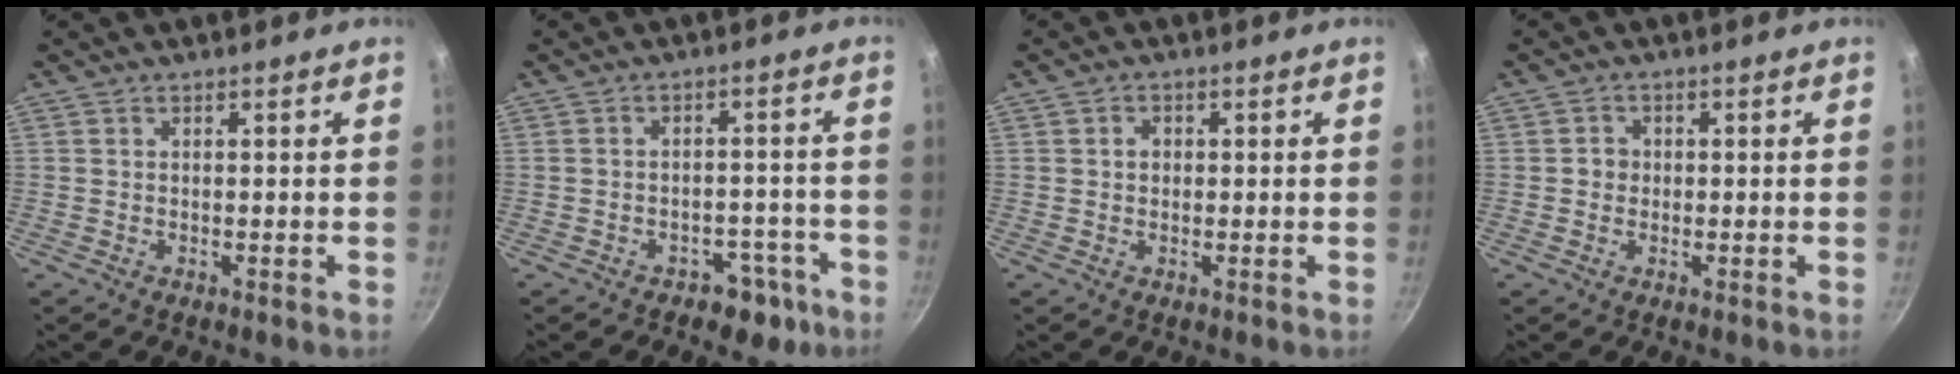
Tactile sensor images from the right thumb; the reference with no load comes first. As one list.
[{"total": 5.7, "force": [-3.4, 3.9, 2.2], "torque": [0.005, 0.046, -0.026]}, {"total": 1.9, "force": [0.2, 1.6, 0.9], "torque": [-0.007, 0.005, 0.003]}, {"total": 2.1, "force": [-0.1, 2.0, 0.7], "torque": [0.000, 0.005, -0.006]}]